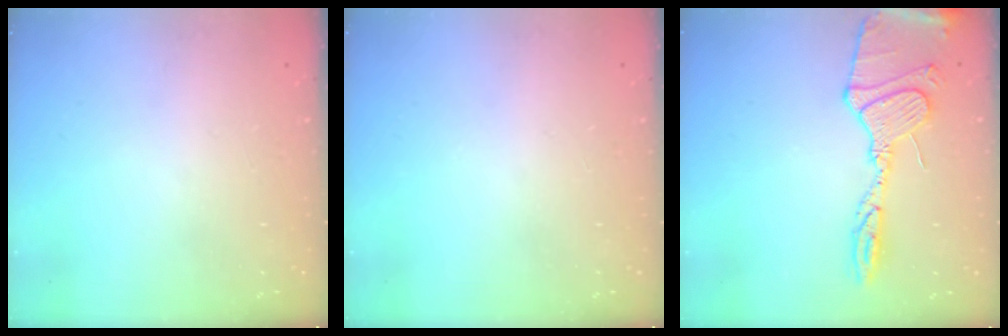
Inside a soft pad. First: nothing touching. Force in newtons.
{"total": 0.0}
{"total": 15.2, "press": 15.1, "slide": 1.3}